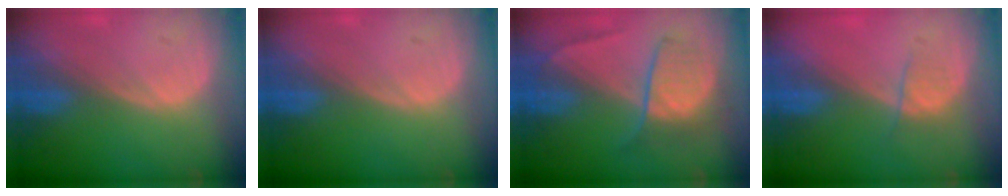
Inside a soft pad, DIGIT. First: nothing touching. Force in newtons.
{"total": 0.0}
{"total": 6.7, "press": 6.7, "slide": 0.6}
{"total": 2.5, "press": 2.3, "slide": 0.9}